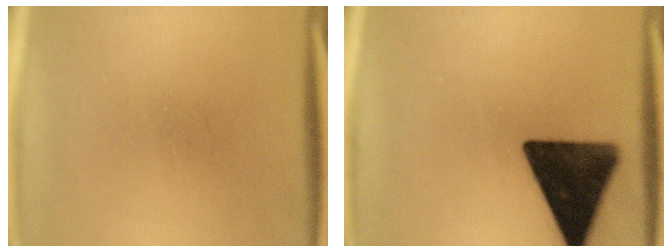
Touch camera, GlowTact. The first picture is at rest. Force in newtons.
{"total": 16.5}